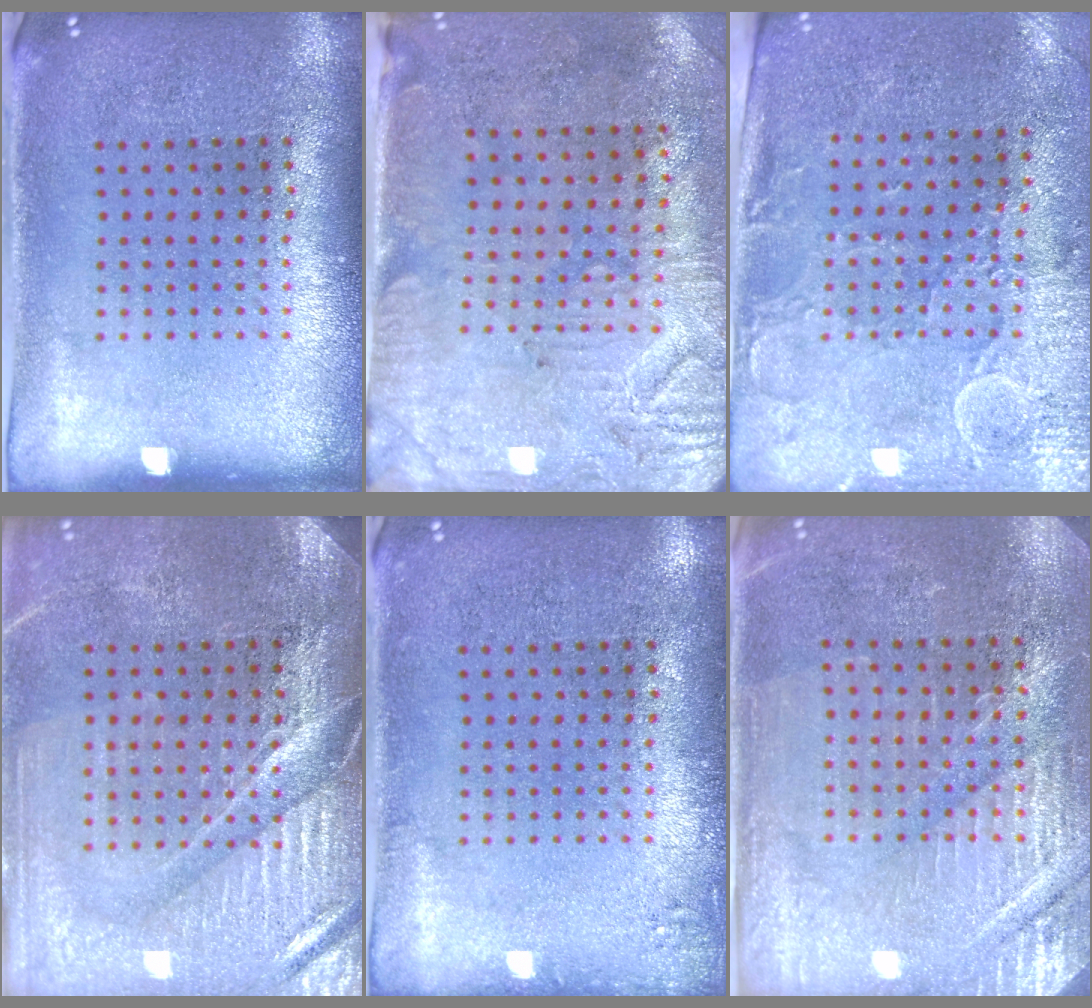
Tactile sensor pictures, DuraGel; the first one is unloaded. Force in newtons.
{"total": 3.1, "press": 2.6, "slide": 1.6}
{"total": 2.9, "press": 2.6, "slide": 1.3}
{"total": 3.8, "press": 3.6, "slide": 1.3}
{"total": 1.0, "press": 1.0, "slide": 0.3}
{"total": 3.2, "press": 3.2, "slide": 0.4}